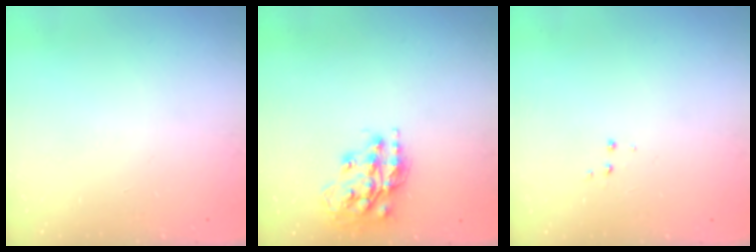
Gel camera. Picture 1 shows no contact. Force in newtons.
{"total": 15.4, "press": 15.3, "slide": 1.1}
{"total": 3.4, "press": 3.3, "slide": 0.6}